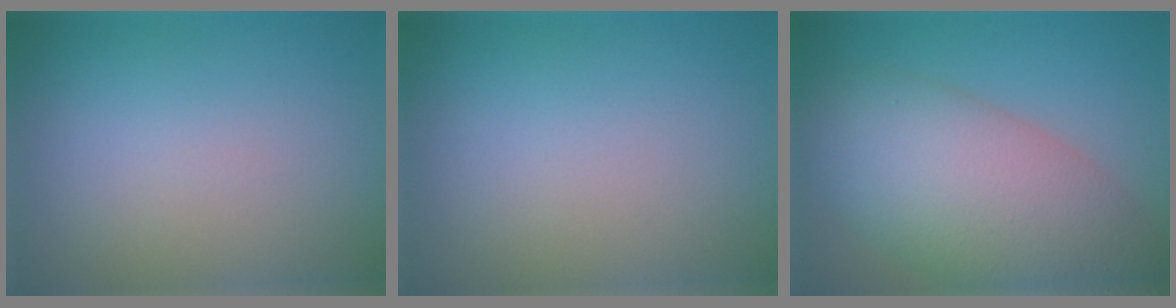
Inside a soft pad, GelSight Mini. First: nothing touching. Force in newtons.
{"total": 0.0}
{"total": 10.8, "press": 10.8, "slide": 0.5}